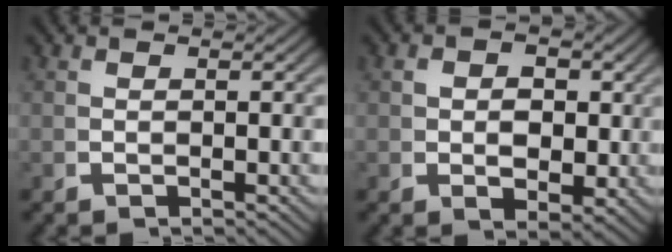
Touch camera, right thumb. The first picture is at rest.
{"total": 4.3, "force": [0.6, 3.3, 2.8], "torque": [-0.042, -0.021, 0.018]}